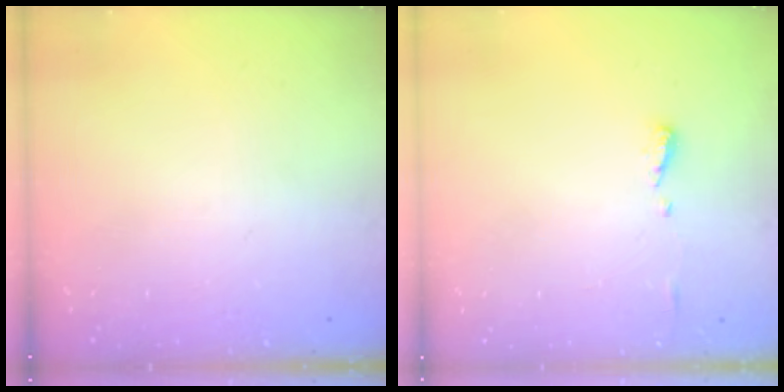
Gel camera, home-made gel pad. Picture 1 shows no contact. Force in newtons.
{"total": 4.9, "press": 4.9, "slide": 0.6}